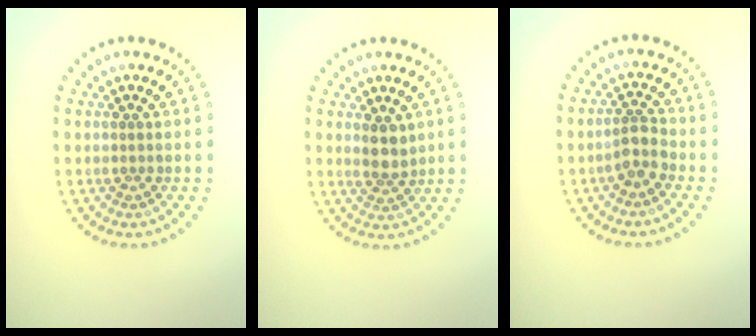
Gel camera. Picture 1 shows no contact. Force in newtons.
{"total": 2.2, "press": 1.9, "slide": 1.1}
{"total": 2.1, "press": 1.8, "slide": 1.2}